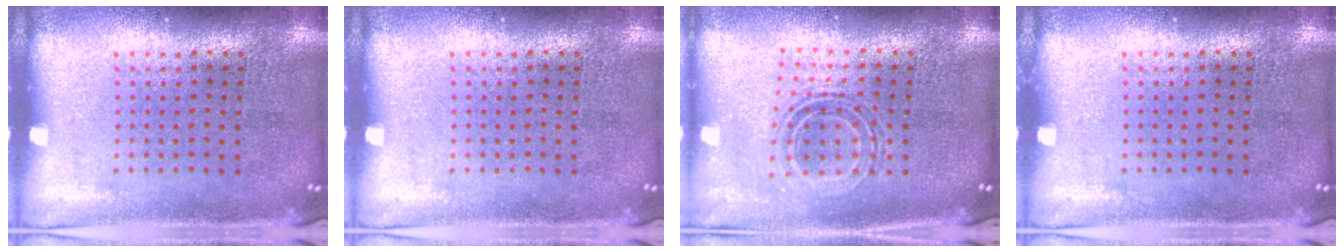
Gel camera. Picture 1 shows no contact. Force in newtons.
{"total": 0.0}
{"total": 0.7, "press": 0.7, "slide": 0.2}
{"total": 0.0}